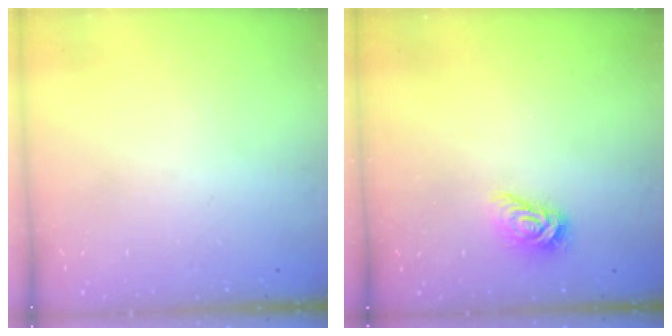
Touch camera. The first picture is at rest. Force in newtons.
{"total": 5.2, "press": 5.2, "slide": 0.1}